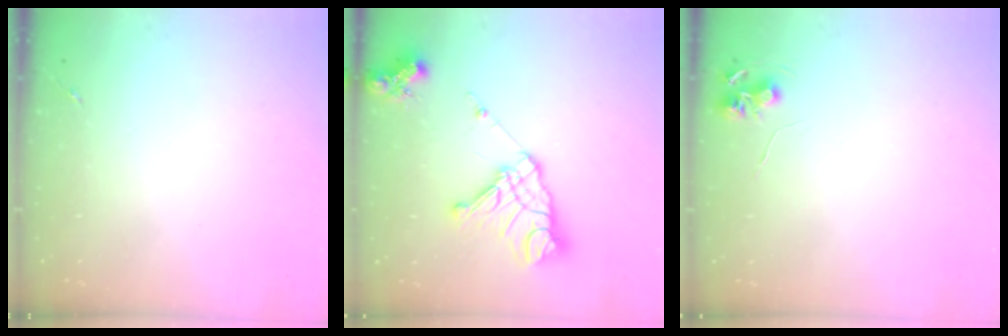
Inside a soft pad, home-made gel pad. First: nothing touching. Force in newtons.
{"total": 18.6, "press": 18.5, "slide": 2.1}
{"total": 6.0, "press": 6.0, "slide": 0.4}